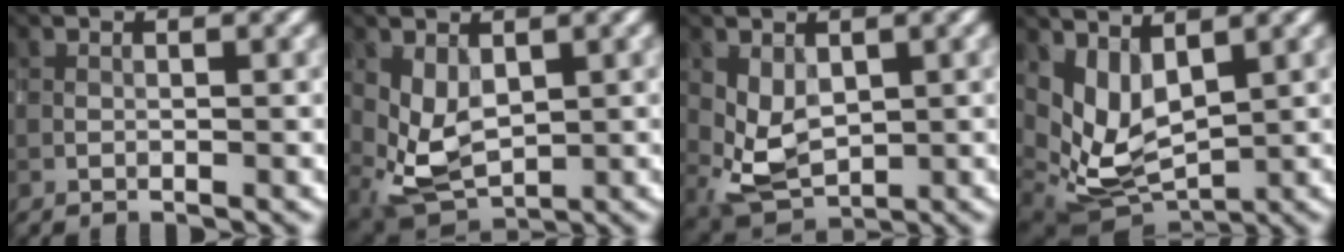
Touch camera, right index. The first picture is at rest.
{"total": 3.9, "force": [0.9, 2.5, 2.9], "torque": [-0.068, -0.009, 0.027]}
{"total": 3.6, "force": [0.8, 2.4, 2.5], "torque": [-0.053, -0.006, 0.024]}
{"total": 5.0, "force": [2.4, 2.7, 3.5], "torque": [-0.082, -0.021, 0.054]}